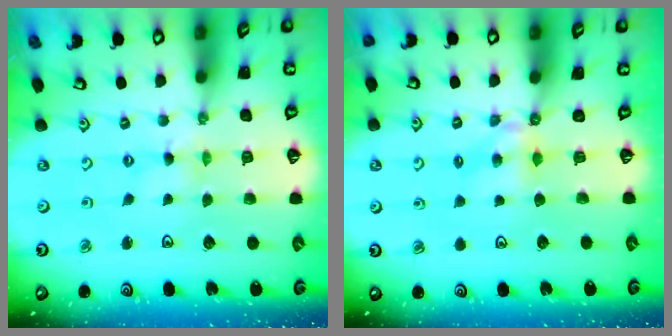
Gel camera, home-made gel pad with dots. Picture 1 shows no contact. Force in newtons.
{"total": 4.6, "press": 4.5, "slide": 0.8}